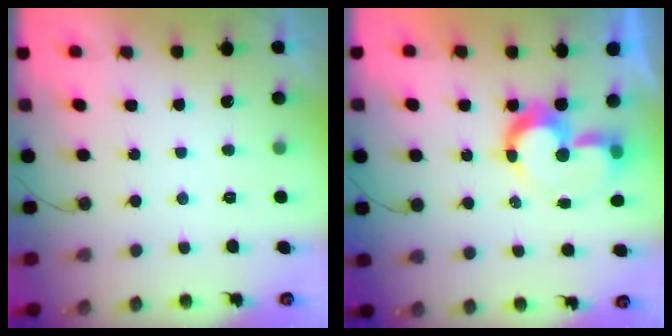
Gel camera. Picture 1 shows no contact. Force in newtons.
{"total": 9.7, "press": 9.6, "slide": 1.5}